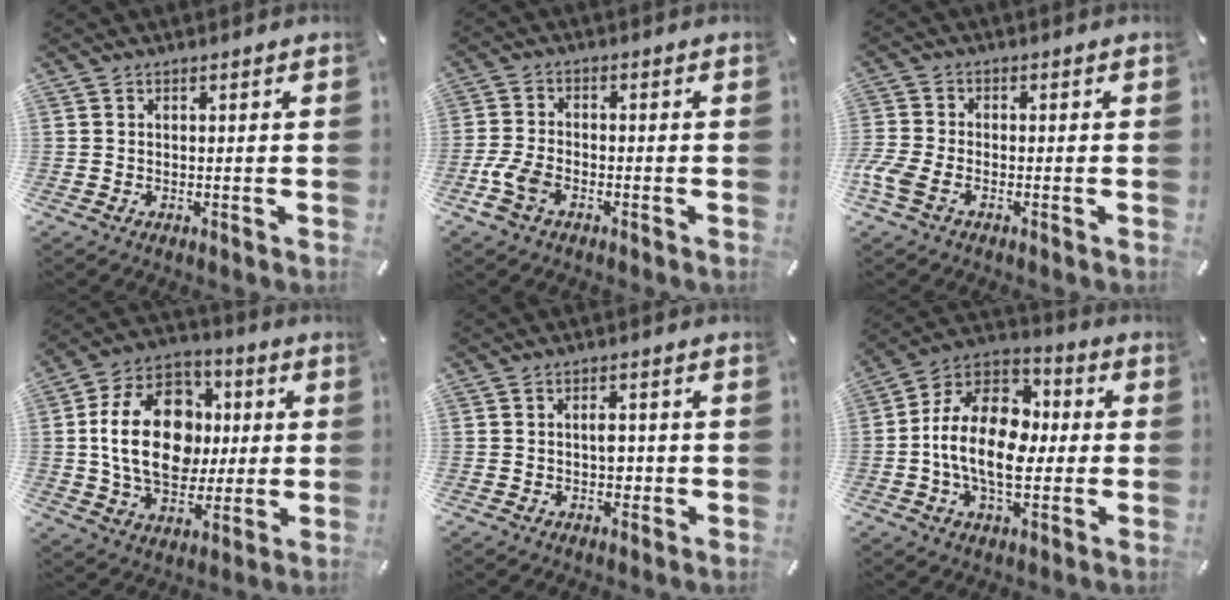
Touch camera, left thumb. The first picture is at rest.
{"total": 5.8, "force": [-2.7, 3.3, 3.9], "torque": [-0.093, 0.006, -0.054]}
{"total": 4.6, "force": [-2.3, 2.6, 3.0], "torque": [-0.081, 0.002, -0.049]}
{"total": 21.0, "force": [0.8, 15.6, 14.1], "torque": [-0.260, 0.010, 0.010]}
{"total": 3.2, "force": [-0.2, 2.0, 2.5], "torque": [-0.023, -0.006, -0.009]}
{"total": 17.3, "force": [-2.1, 11.9, 12.5], "torque": [-0.257, 0.010, -0.039]}